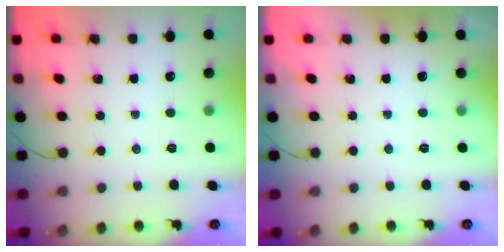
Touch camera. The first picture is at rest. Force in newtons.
{"total": 1.8, "press": 1.7, "slide": 0.3}